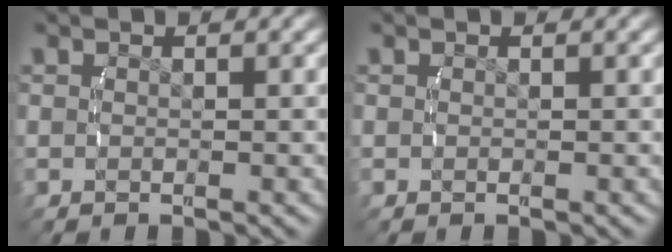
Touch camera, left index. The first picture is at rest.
{"total": 0.0}